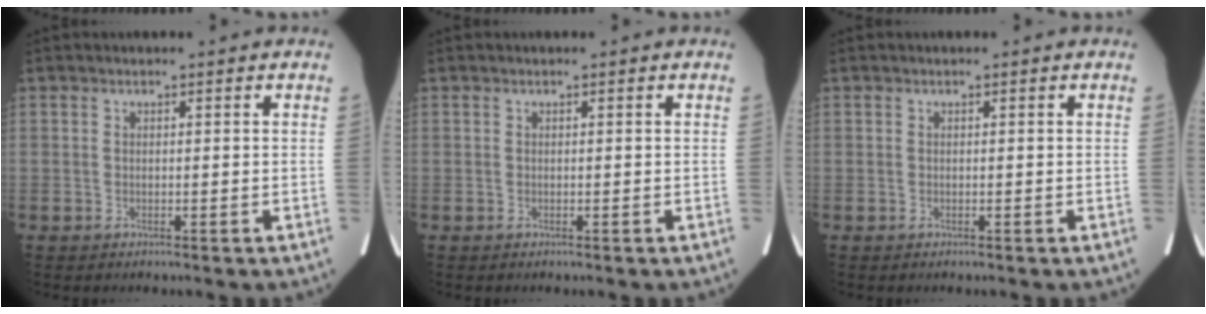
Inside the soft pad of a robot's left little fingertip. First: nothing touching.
{"total": 0.0}
{"total": 0.0}